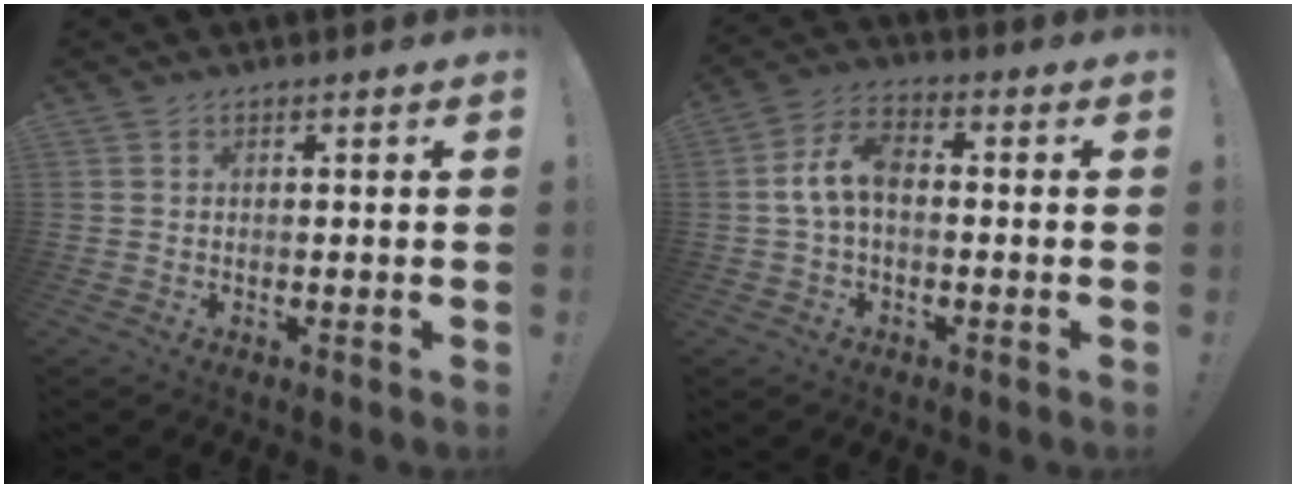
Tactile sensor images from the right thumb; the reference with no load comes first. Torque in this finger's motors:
{"motor_torque": [0.80, 0.73, 0.05, 0.00, 0.01]}